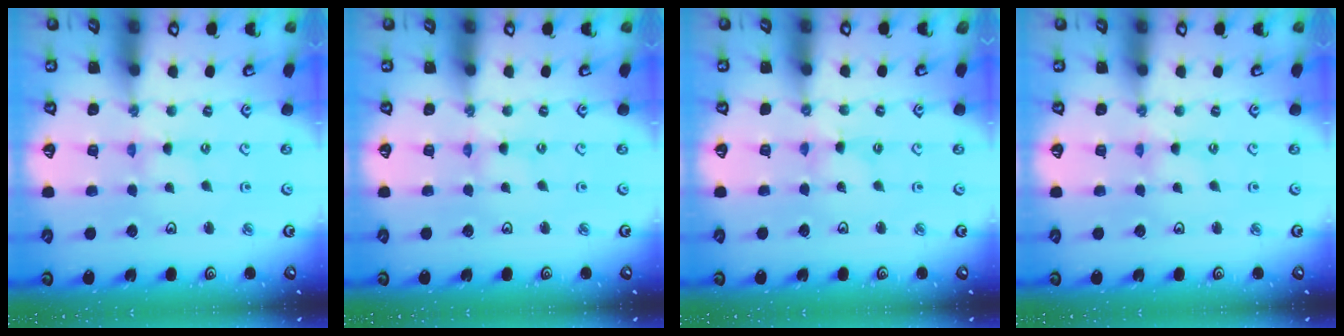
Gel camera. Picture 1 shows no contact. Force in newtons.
{"total": 0.0}
{"total": 0.0}
{"total": 0.0}